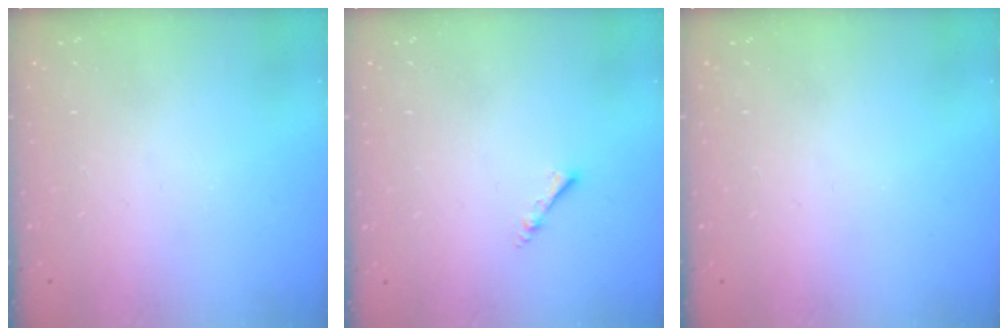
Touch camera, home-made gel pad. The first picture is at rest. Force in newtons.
{"total": 2.2, "press": 2.1, "slide": 0.4}
{"total": 0.0}